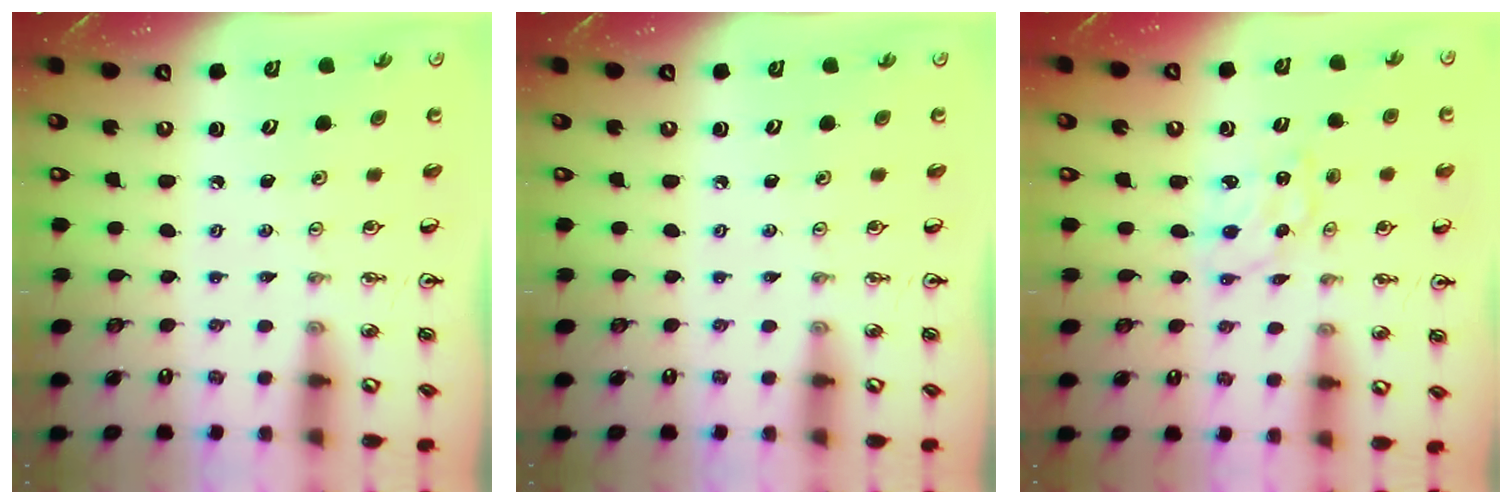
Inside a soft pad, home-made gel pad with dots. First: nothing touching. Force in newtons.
{"total": 0.0}
{"total": 1.6, "press": 1.6, "slide": 0.3}